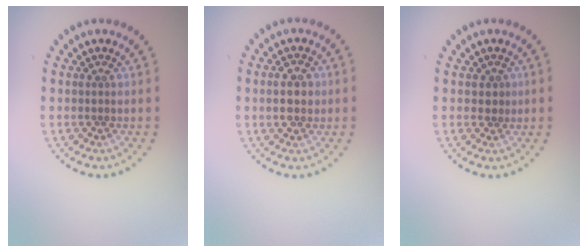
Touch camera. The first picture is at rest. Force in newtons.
{"total": 3.0, "press": 3.0, "slide": 0.0}
{"total": 1.1, "press": 1.0, "slide": 0.3}